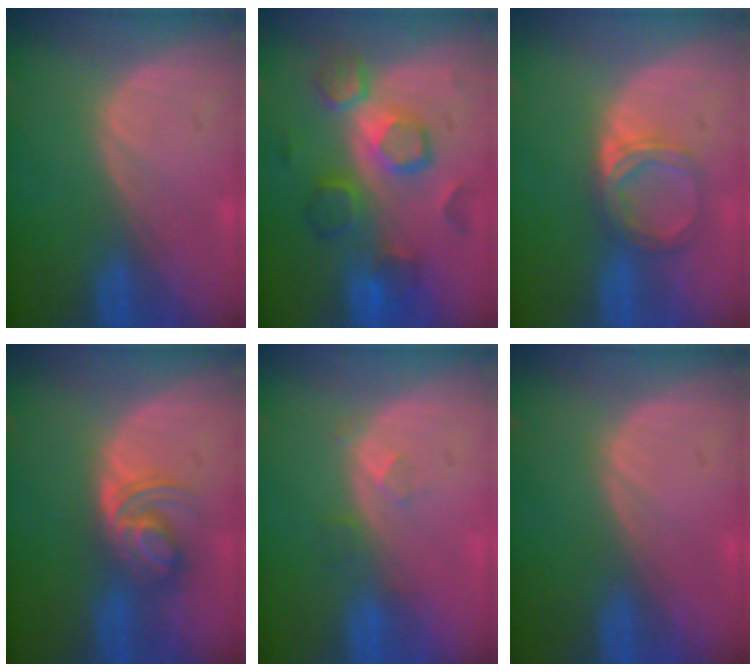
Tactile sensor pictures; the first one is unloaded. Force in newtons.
{"total": 8.5, "press": 8.5, "slide": 0.2}
{"total": 5.2, "press": 4.6, "slide": 2.5}
{"total": 5.7, "press": 5.4, "slide": 1.9}
{"total": 2.3, "press": 2.0, "slide": 1.1}
{"total": 0.5, "press": 0.0, "slide": 0.5}